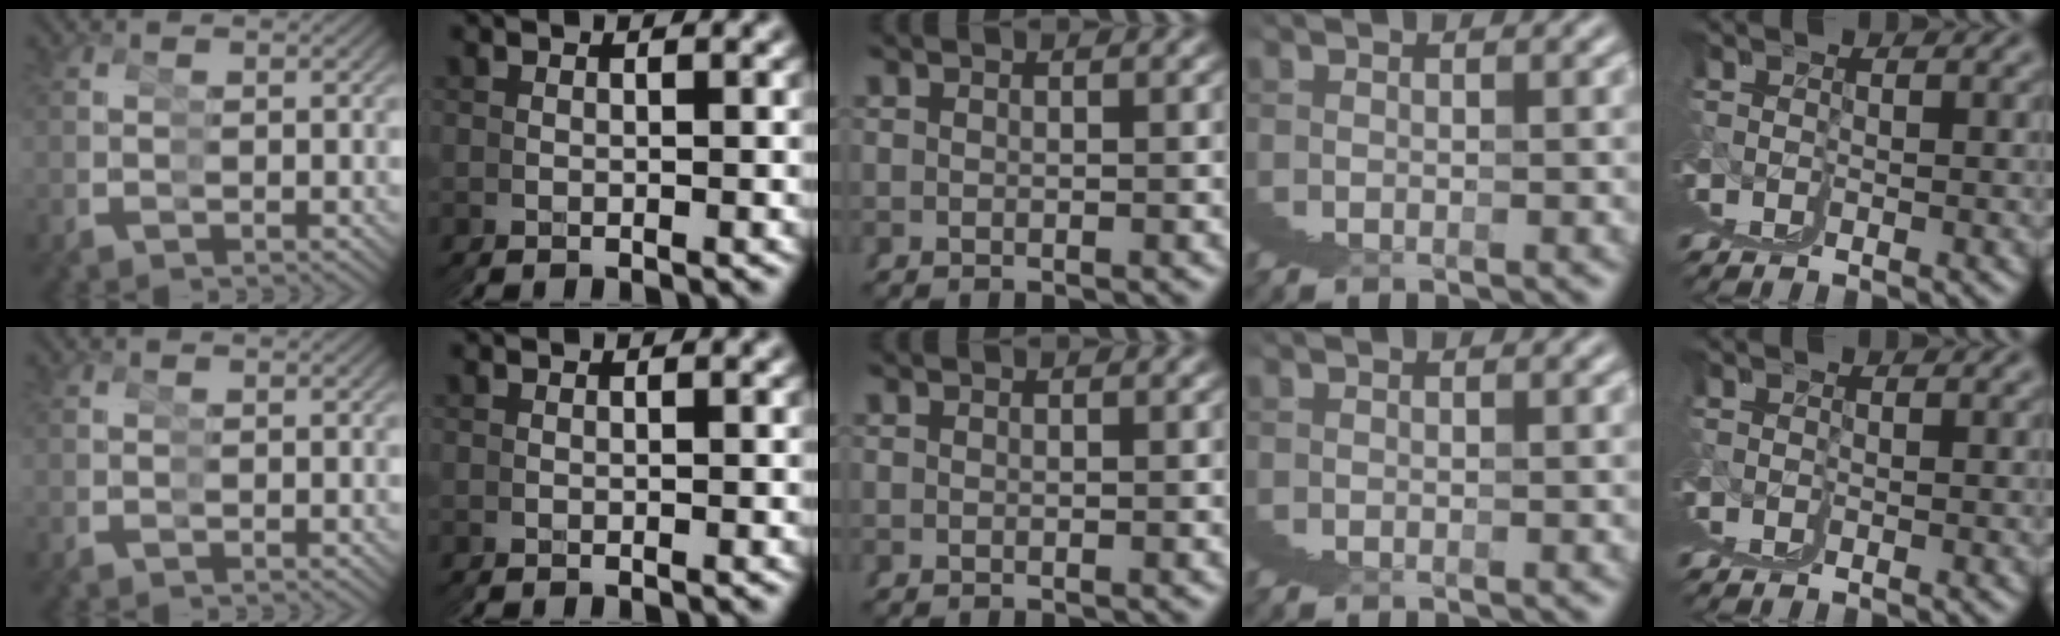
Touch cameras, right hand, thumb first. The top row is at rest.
{}